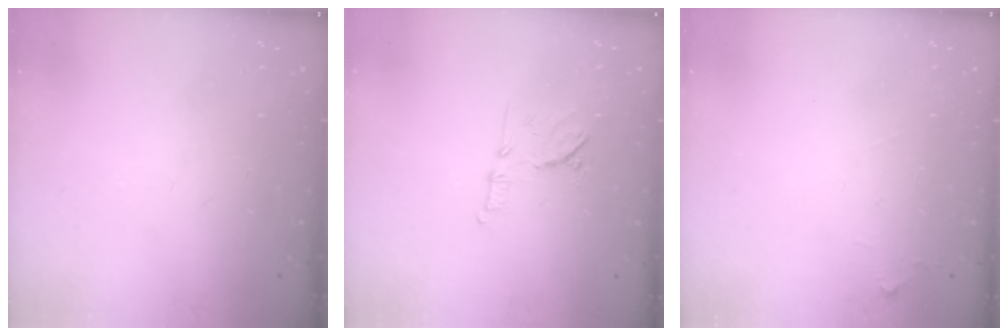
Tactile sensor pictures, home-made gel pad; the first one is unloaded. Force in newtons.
{"total": 9.5, "press": 9.5, "slide": 0.8}
{"total": 4.4, "press": 4.4, "slide": 0.7}